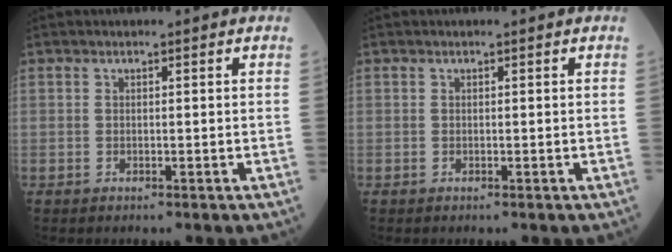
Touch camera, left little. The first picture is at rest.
{"total": 0.0}